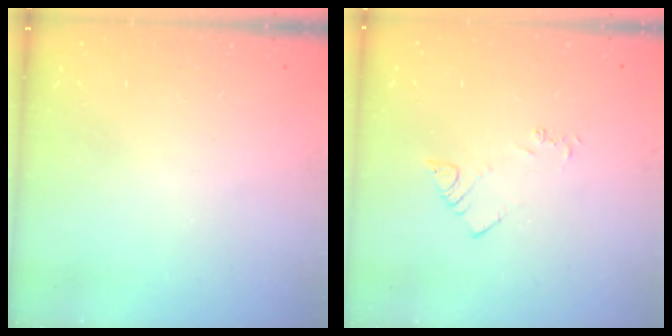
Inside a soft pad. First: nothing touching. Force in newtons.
{"total": 2.3, "press": 2.3, "slide": 0.3}